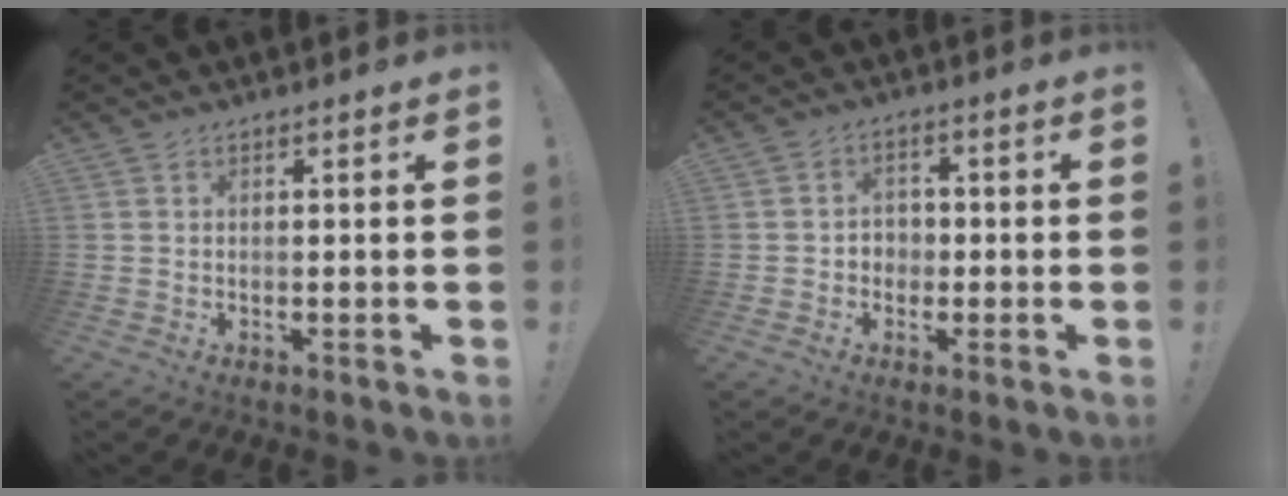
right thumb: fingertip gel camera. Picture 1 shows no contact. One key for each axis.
{"total": 3.6, "fx": -0.9, "fy": 3.3, "fz": 1.2, "tx": -0.019, "ty": 0.002, "tz": -0.017}